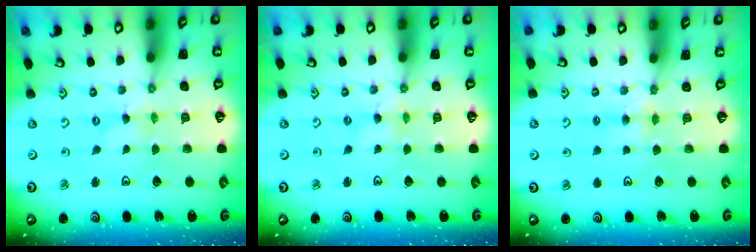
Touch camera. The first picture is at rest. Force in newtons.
{"total": 0.9, "press": 0.8, "slide": 0.2}
{"total": 3.8, "press": 3.8, "slide": 0.6}